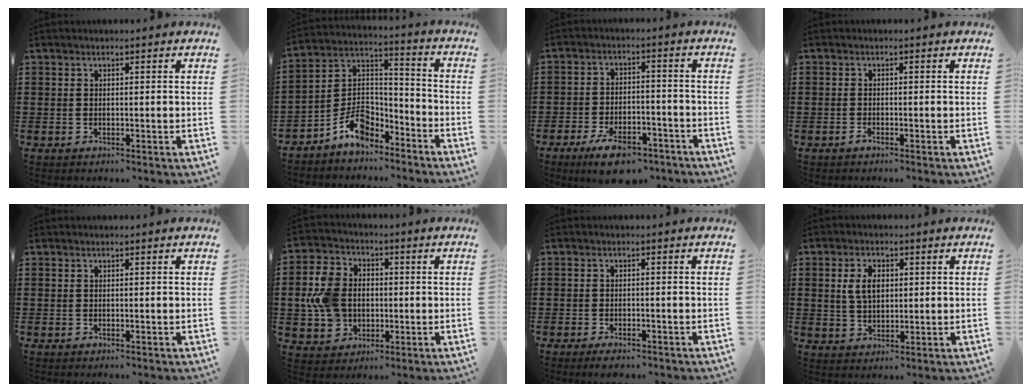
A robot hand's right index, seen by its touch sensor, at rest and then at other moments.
{"total": 8.5, "force": [-5.8, 4.8, 3.8], "torque": [-0.088, 0.014, -0.113]}
{"total": 6.7, "force": [-5.1, 2.3, 3.8], "torque": [-0.070, 0.013, -0.090]}
{"total": 0.8, "force": [-0.7, 0.2, 0.4], "torque": [-0.009, -0.003, -0.012]}
{"total": 0.0}
{"total": 8.7, "force": [-0.2, 7.1, 4.9], "torque": [-0.133, 0.015, -0.005]}
{"total": 1.6, "force": [-1.5, 0.4, 0.5], "torque": [-0.012, 0.000, -0.029]}
{"total": 4.6, "force": [0.9, 2.8, 3.5], "torque": [-0.083, 0.011, 0.011]}